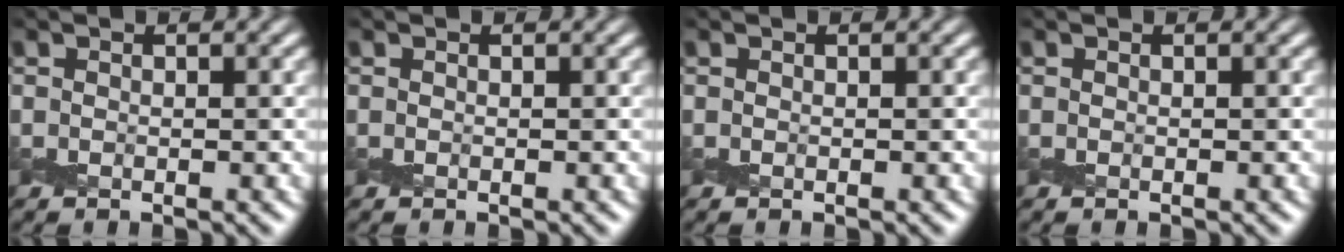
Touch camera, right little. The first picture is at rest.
{"total": 0.0}
{"total": 0.0}
{"total": 0.0}